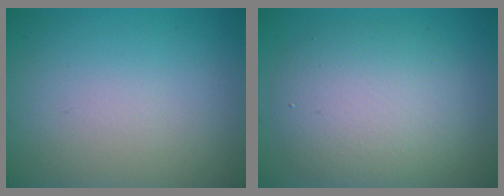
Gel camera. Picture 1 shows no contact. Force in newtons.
{"total": 6.2, "press": 6.2, "slide": 0.7}